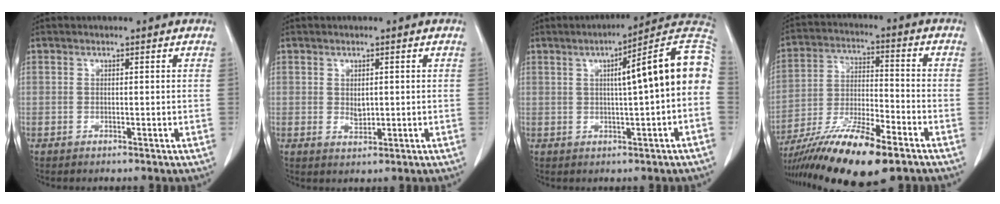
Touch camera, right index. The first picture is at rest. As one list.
[{"total": 2.0, "force": [0.3, 1.2, 1.6], "torque": [-0.028, -0.005, 0.008]}, {"total": 12.9, "force": [1.2, 0.3, 12.9], "torque": [-0.174, 0.036, 0.010]}, {"total": 16.4, "force": [-11.5, 2.5, 11.4], "torque": [-0.213, -0.026, -0.203]}]